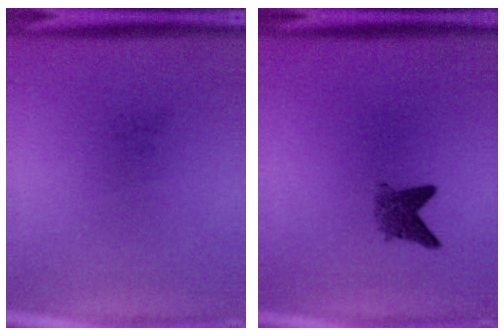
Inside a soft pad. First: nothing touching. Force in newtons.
{"total": 3.0}